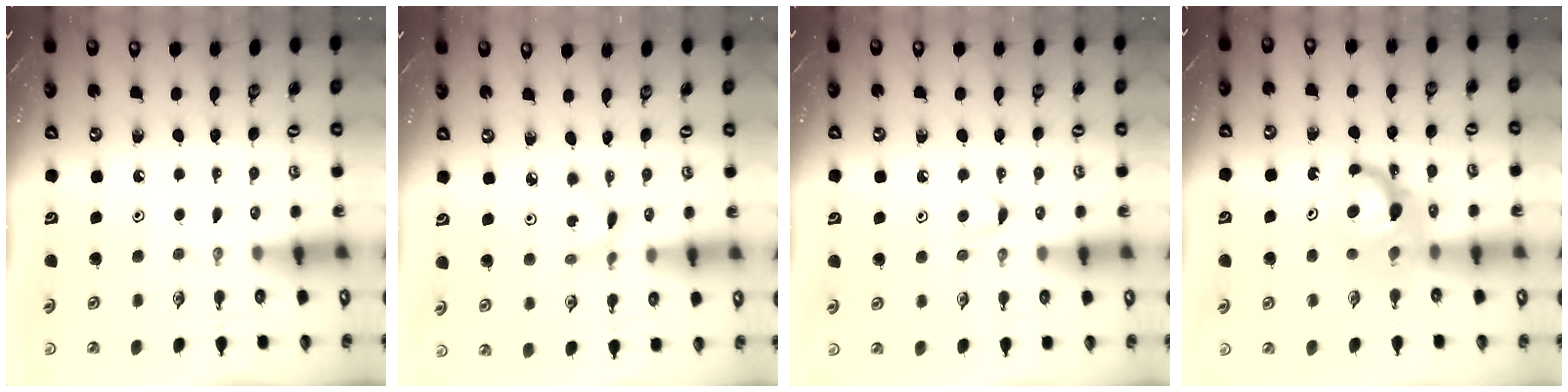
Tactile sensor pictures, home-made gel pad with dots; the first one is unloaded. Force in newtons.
{"total": 2.2, "press": 2.2, "slide": 0.3}
{"total": 3.7, "press": 3.6, "slide": 0.5}
{"total": 9.1, "press": 9.1, "slide": 0.8}